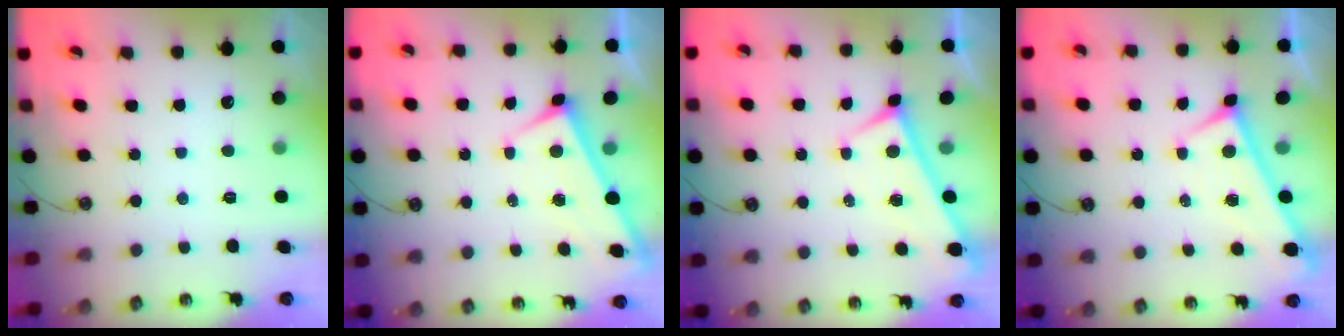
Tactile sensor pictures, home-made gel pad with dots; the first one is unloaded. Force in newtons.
{"total": 1.3, "press": 1.3, "slide": 0.3}
{"total": 0.0}
{"total": 0.0}